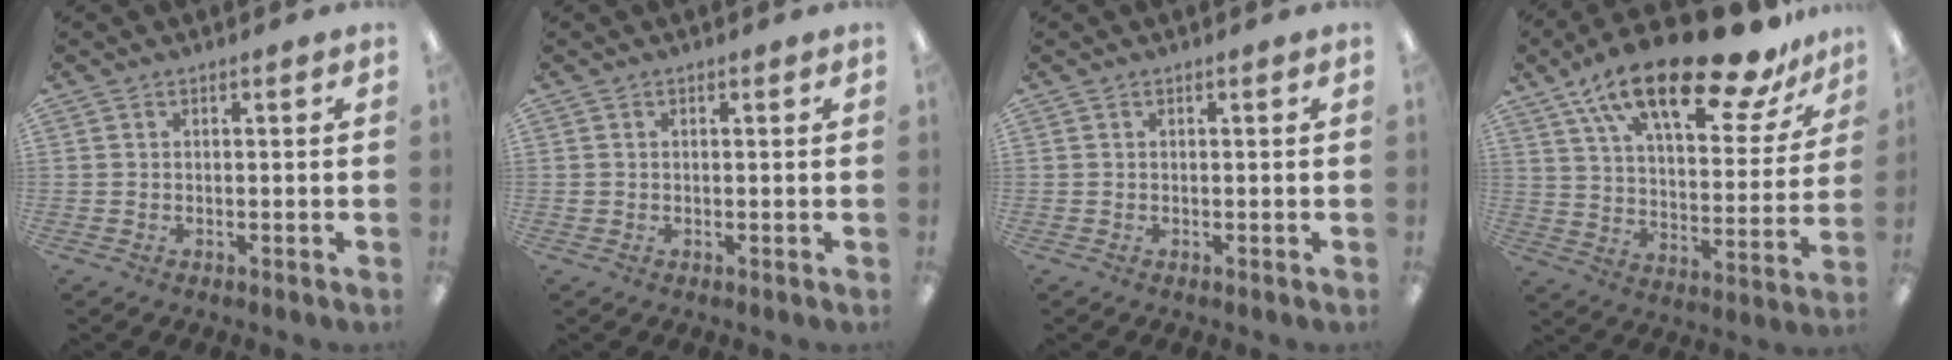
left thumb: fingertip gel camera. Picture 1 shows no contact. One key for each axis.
{"total": 0.6, "fx": 0.0, "fy": 0.6, "fz": 0.1, "tx": -0.001, "ty": 0.005, "tz": -0.001}
{"total": 0.0}
{"total": 24.2, "fx": 16.7, "fy": 8.4, "fz": 15.5, "tx": -0.252, "ty": -0.099, "tz": 0.278}